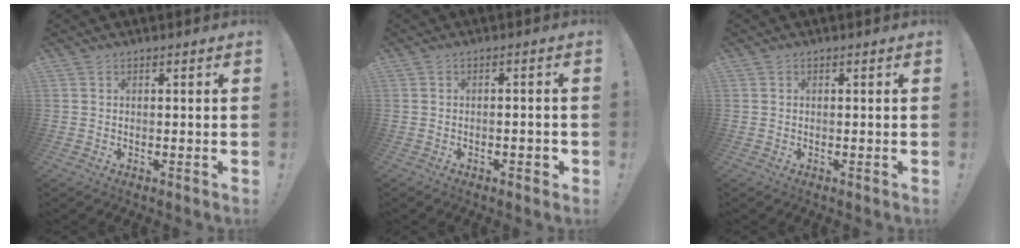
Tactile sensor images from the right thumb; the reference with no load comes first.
{"total": 1.3, "force": [-0.8, 0.8, 0.6], "torque": [-0.015, 0.009, -0.011]}
{"total": 0.0}